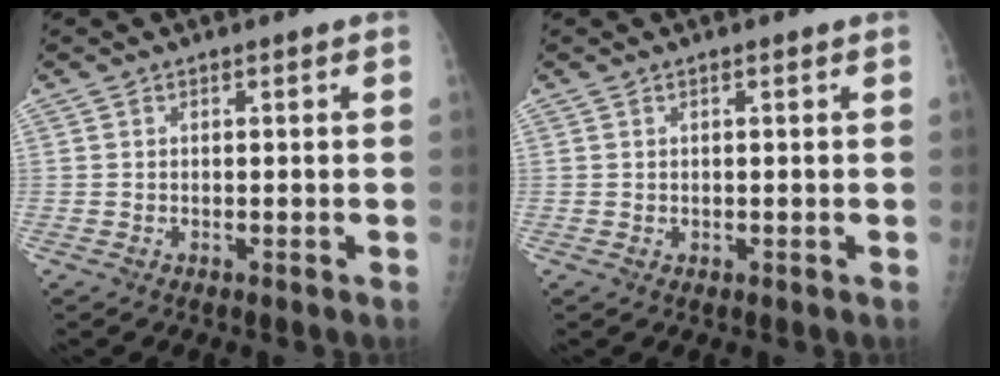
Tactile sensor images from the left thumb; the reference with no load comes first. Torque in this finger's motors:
{"motor_torque": [-0.39, 0.01, 0.15, 0.08, 0.00]}